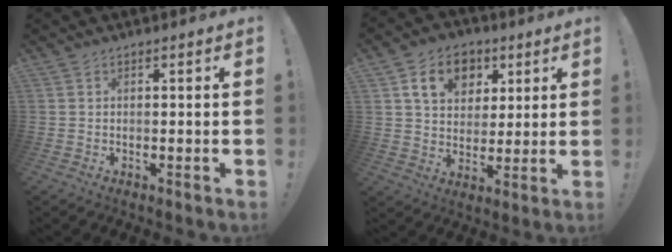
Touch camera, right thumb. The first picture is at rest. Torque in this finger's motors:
{"motor_torque": [-0.40, 0.69, 0.37, -0.11, 0.01]}